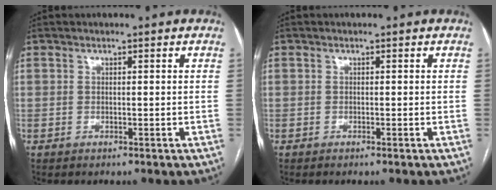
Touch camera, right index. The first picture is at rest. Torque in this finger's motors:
{"motor_torque": [0.09, 0.10, -0.02, 0.01]}